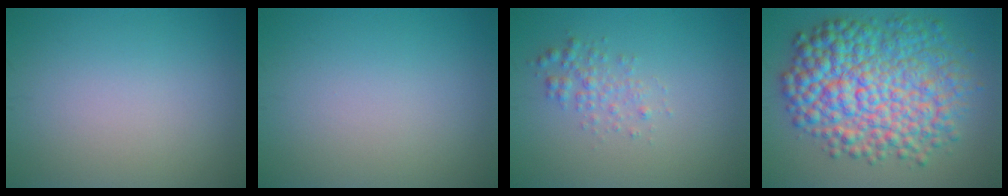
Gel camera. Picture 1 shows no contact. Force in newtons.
{"total": 0.0}
{"total": 1.8, "press": 1.8, "slide": 0.0}
{"total": 11.2, "press": 11.2, "slide": 0.1}